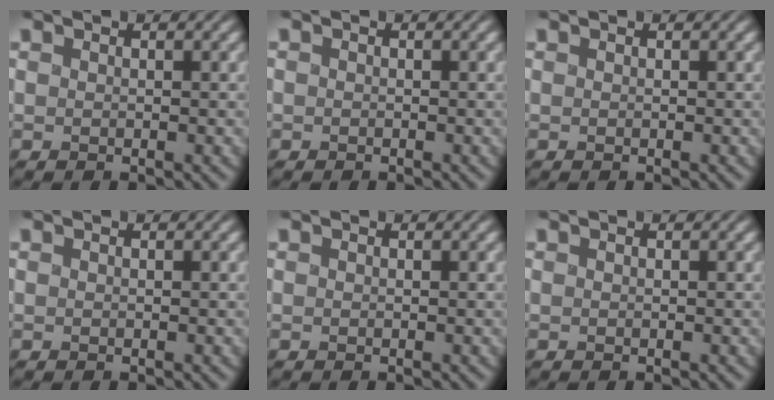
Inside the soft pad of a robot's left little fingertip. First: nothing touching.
{"total": 0.7, "force": [-0.5, 0.5, 0.1], "torque": [-0.003, -0.004, -0.013]}
{"total": 0.0}
{"total": 0.0}
{"total": 0.0}
{"total": 0.0}